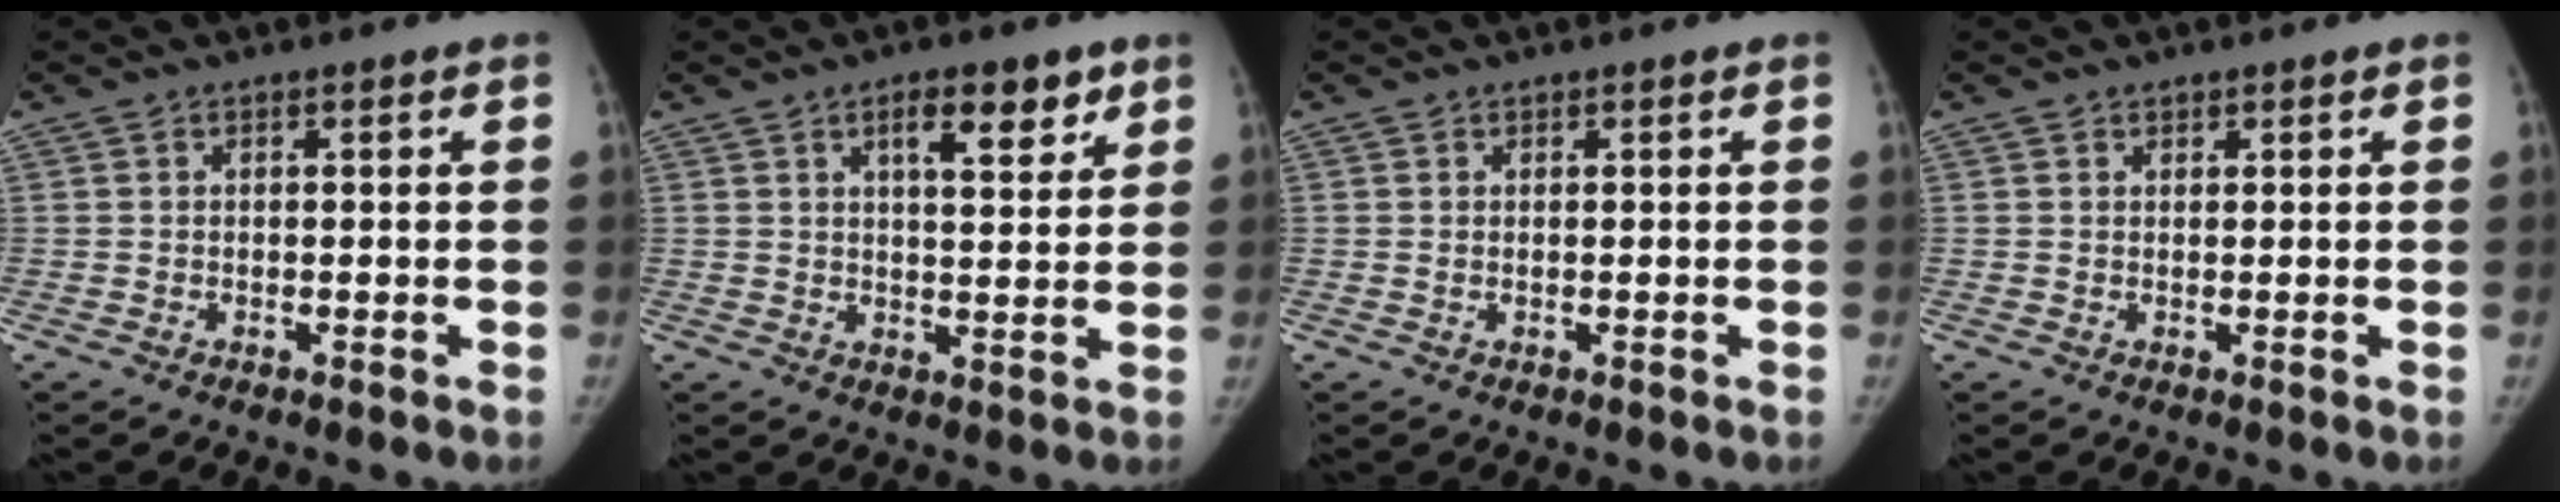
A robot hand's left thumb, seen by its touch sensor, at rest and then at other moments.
{"total": 7.6, "force": [4.3, 2.8, 5.6], "torque": [-0.063, -0.024, 0.064]}
{"total": 0.0}
{"total": 0.6, "force": [0.4, 0.4, -0.1], "torque": [0.012, -0.003, 0.005]}